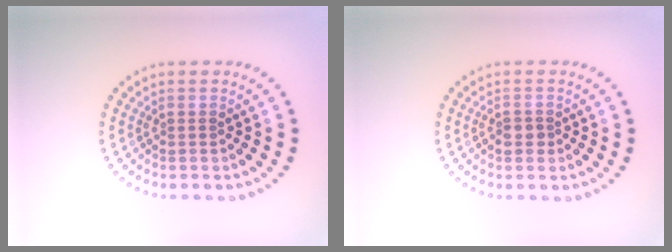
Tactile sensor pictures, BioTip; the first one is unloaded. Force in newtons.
{"total": 1.4, "press": 1.3, "slide": 0.5}